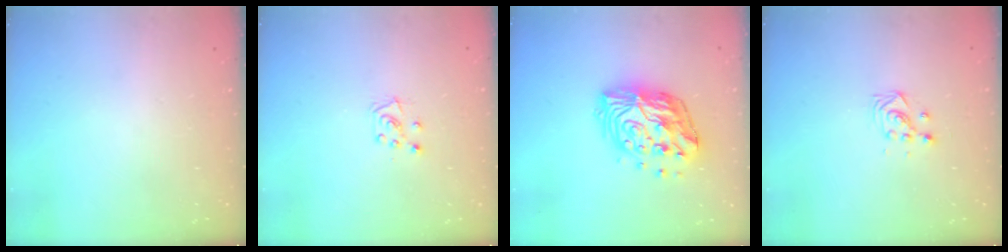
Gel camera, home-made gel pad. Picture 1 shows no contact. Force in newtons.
{"total": 5.4, "press": 5.4, "slide": 0.6}
{"total": 15.0, "press": 15.0, "slide": 1.5}
{"total": 2.9, "press": 2.9, "slide": 0.4}